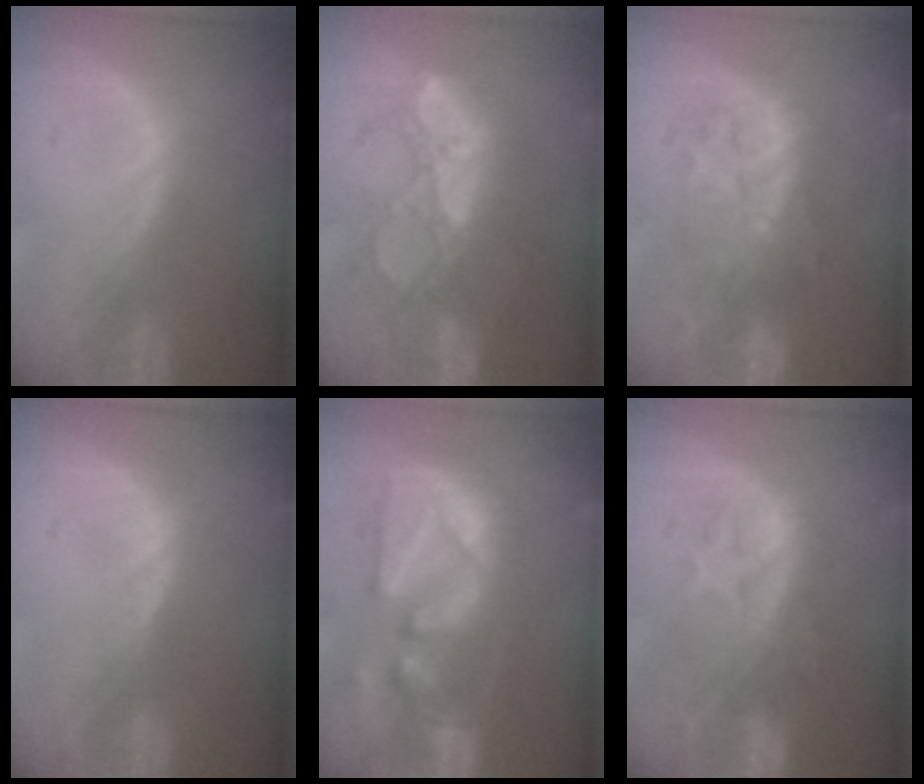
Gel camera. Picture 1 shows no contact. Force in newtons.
{"total": 10.1, "press": 9.6, "slide": 3.2}
{"total": 8.4, "press": 8.1, "slide": 2.0}
{"total": 2.3, "press": 1.9, "slide": 1.4}
{"total": 11.8, "press": 11.0, "slide": 4.5}
{"total": 10.2, "press": 8.9, "slide": 5.0}